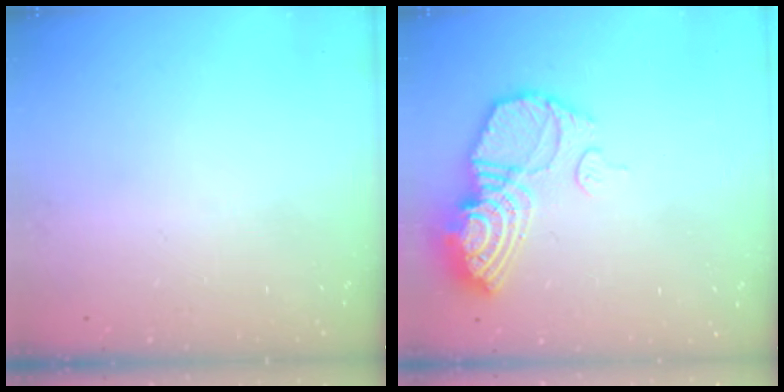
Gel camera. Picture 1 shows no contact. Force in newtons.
{"total": 15.3, "press": 15.2, "slide": 1.5}